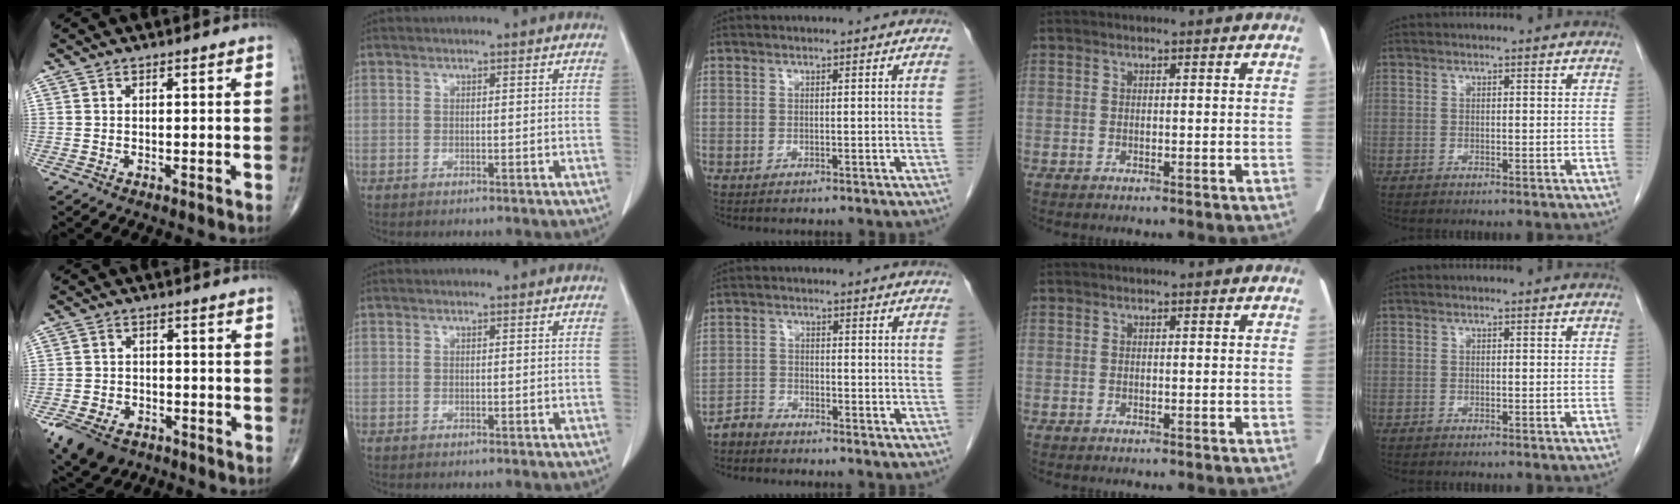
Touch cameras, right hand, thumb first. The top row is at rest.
{"thumb": {"total": 9.6, "force": [-5.9, 6.2, 4.4], "torque": [-0.081, 0.026, -0.095]}, "middle": {"total": 2.5, "force": [-2.4, 0.5, -0.2], "torque": [0.006, -0.004, -0.049]}}